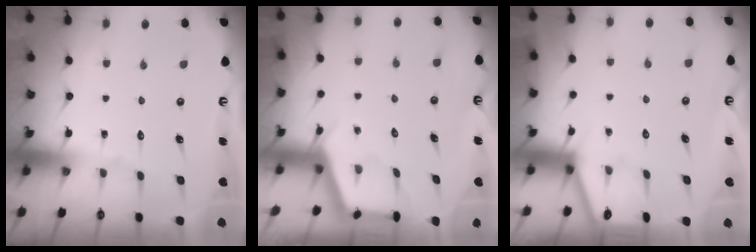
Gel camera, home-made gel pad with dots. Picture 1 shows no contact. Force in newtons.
{"total": 2.8, "press": 2.8, "slide": 0.3}
{"total": 2.4, "press": 2.4, "slide": 0.4}